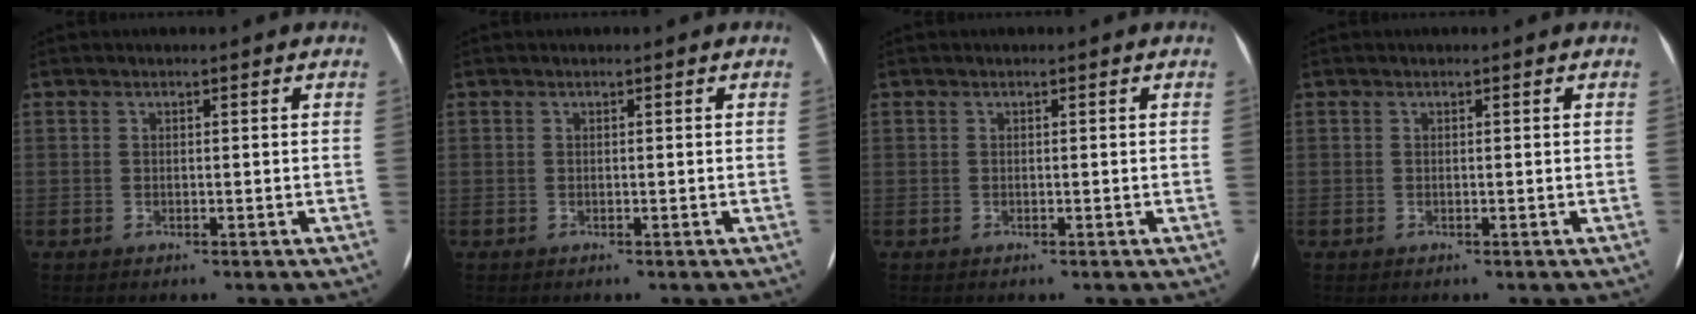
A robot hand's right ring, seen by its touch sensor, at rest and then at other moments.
{"total": 0.0}
{"total": 0.0}
{"total": 0.0}